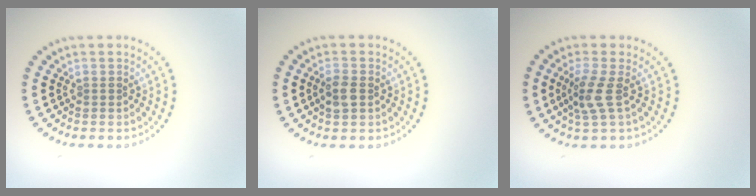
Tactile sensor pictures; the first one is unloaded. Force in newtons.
{"total": 1.9, "press": 1.9, "slide": 0.3}
{"total": 2.6, "press": 2.1, "slide": 1.6}